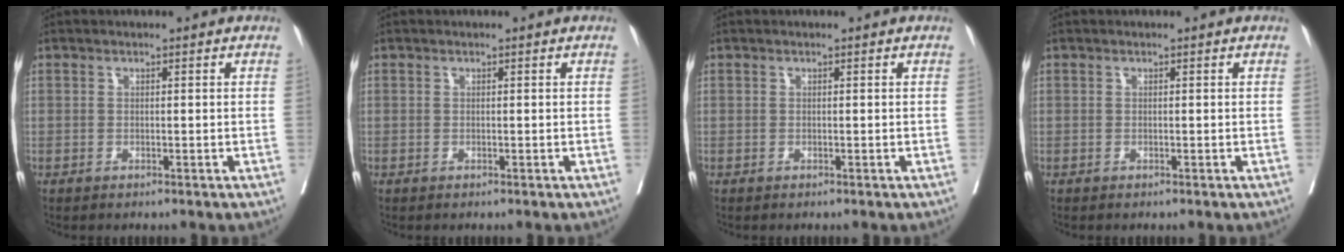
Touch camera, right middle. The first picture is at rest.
{"total": 0.0}
{"total": 0.0}
{"total": 0.0}